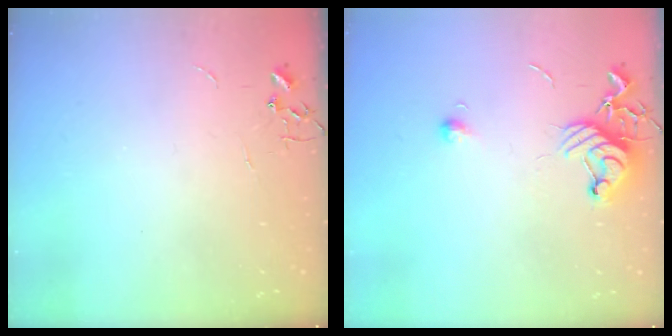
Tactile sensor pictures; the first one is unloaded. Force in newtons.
{"total": 10.6, "press": 10.5, "slide": 1.2}